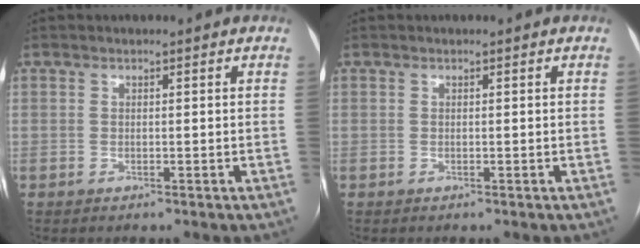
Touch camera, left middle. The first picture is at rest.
{"total": 0.0}